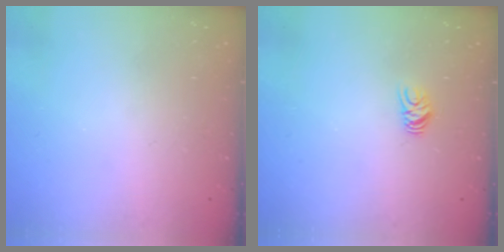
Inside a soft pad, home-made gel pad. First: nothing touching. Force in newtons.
{"total": 5.8, "press": 5.8, "slide": 0.5}